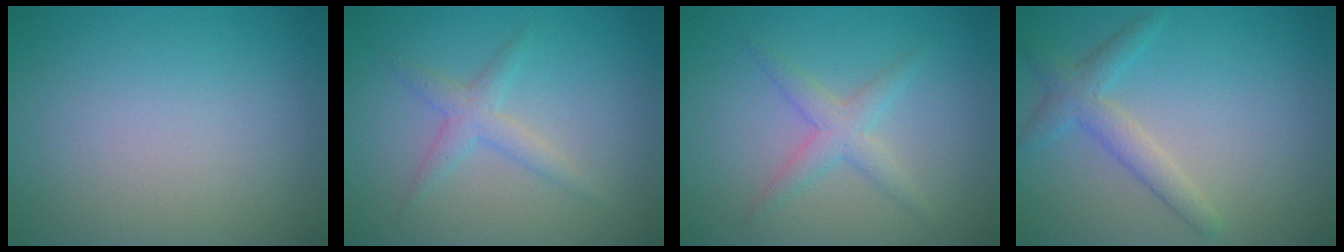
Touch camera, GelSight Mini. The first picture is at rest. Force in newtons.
{"total": 2.1, "press": 2.1, "slide": 0.1}
{"total": 2.3, "press": 2.3, "slide": 0.1}
{"total": 2.7, "press": 2.7, "slide": 0.1}